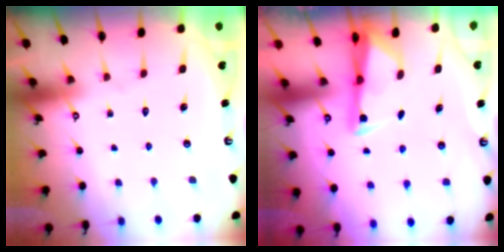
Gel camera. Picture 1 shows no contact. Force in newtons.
{"total": 2.7, "press": 2.7, "slide": 0.4}